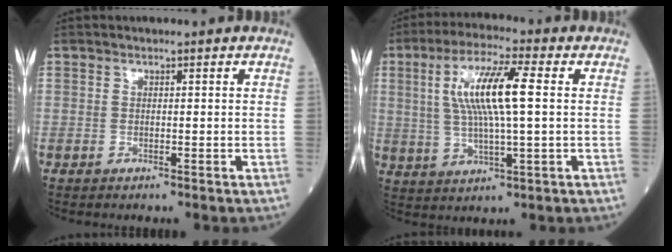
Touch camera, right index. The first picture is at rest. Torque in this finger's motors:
{"motor_torque": [0.79, -0.09, 0.39, 0.21]}